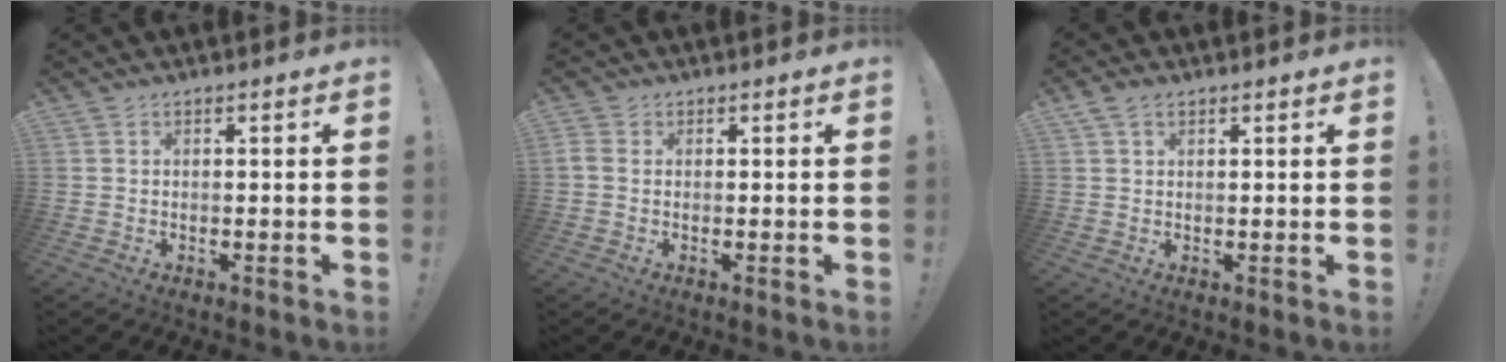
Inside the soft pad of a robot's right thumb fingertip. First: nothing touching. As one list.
[{"total": 1.8, "force": [0.2, 1.3, 1.2], "torque": [-0.022, 0.004, 0.005]}, {"total": 2.9, "force": [1.6, 1.9, 1.5], "torque": [-0.023, -0.002, 0.030]}]